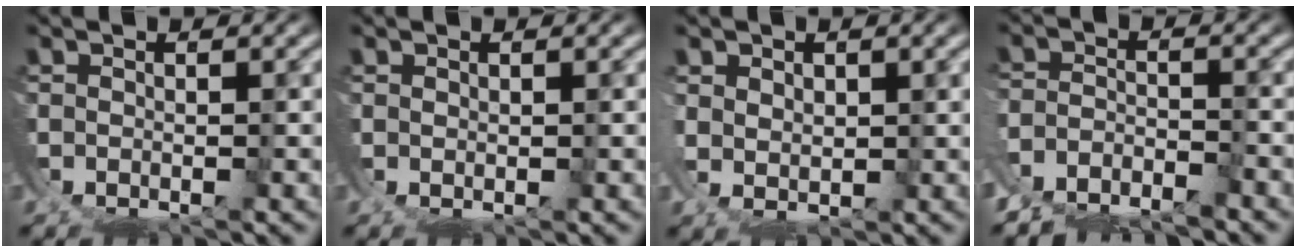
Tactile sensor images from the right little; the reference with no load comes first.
{"total": 0.6, "force": [0.5, 0.1, 0.2], "torque": [-0.011, -0.006, 0.015]}
{"total": 2.6, "force": [1.4, 1.1, 1.8], "torque": [-0.043, -0.014, 0.039]}
{"total": 5.3, "force": [-4.2, 2.6, 2.0], "torque": [-0.026, -0.007, -0.073]}